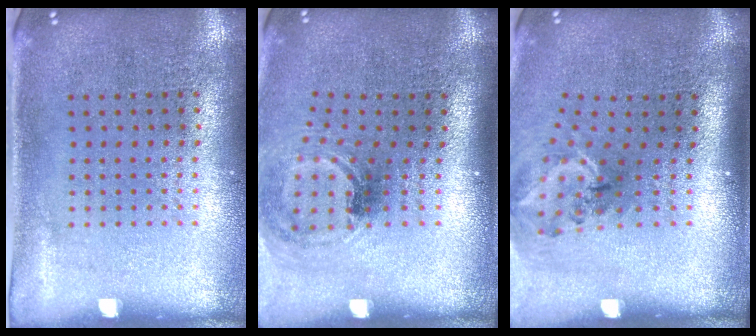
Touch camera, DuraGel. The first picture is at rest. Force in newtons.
{"total": 1.3, "press": 1.0, "slide": 0.7}
{"total": 1.7, "press": 1.2, "slide": 1.2}